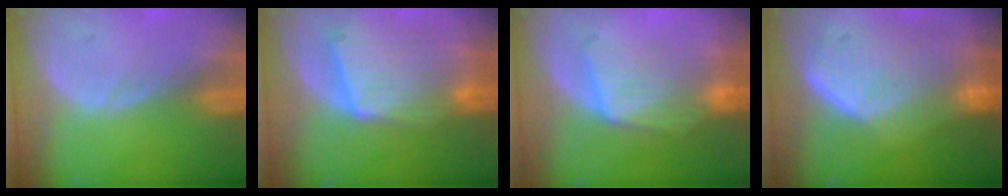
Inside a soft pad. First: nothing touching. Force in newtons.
{"total": 10.2, "press": 9.0, "slide": 4.7}
{"total": 7.3, "press": 7.1, "slide": 1.6}
{"total": 10.5, "press": 9.2, "slide": 5.0}